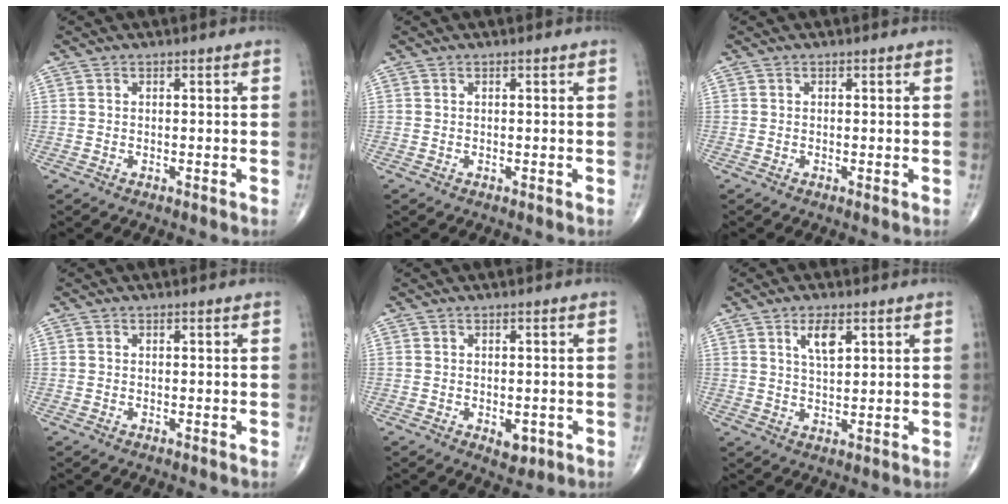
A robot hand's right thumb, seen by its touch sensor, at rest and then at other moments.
{"total": 0.0}
{"total": 0.0}
{"total": 0.0}
{"total": 3.0, "force": [-1.0, 1.8, 2.2], "torque": [-0.017, -0.002, -0.007]}
{"total": 4.9, "force": [2.3, 2.0, 3.8], "torque": [-0.062, -0.013, 0.043]}